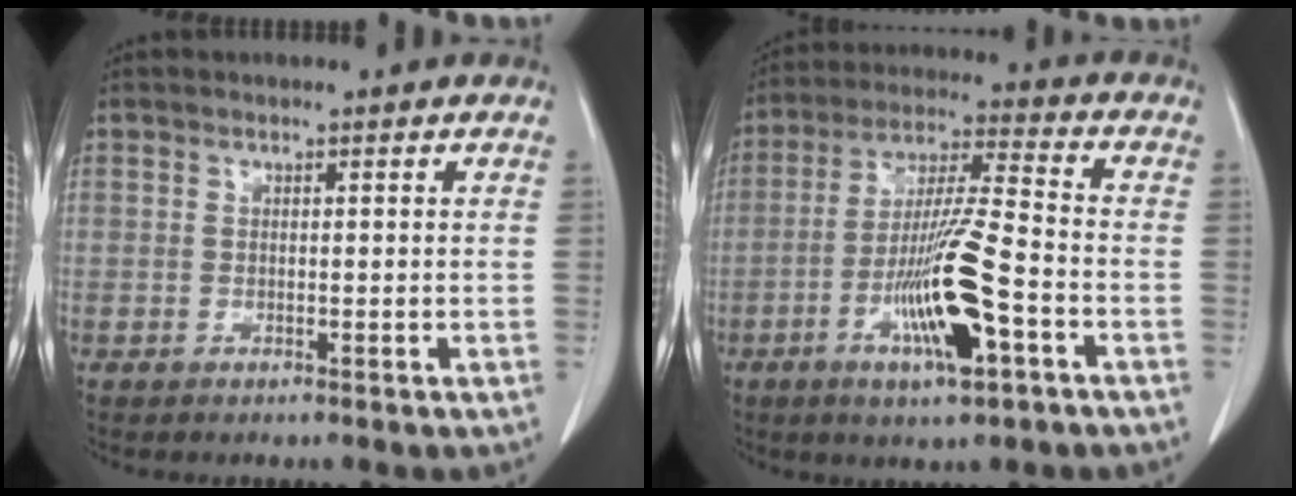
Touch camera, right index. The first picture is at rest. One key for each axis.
{"total": 13.8, "fx": -5.3, "fy": 1.1, "fz": 12.7, "tx": -0.243, "ty": -0.009, "tz": -0.092}